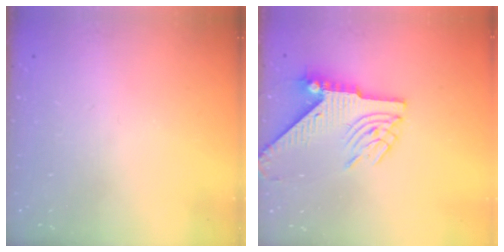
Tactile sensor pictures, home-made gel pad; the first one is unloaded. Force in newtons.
{"total": 8.0, "press": 7.9, "slide": 1.2}